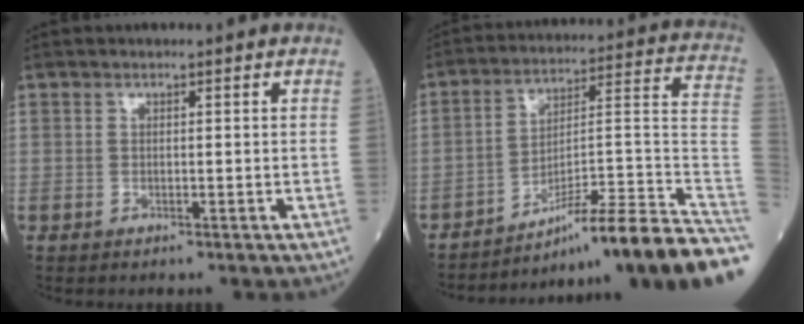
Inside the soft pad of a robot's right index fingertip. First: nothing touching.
{"total": 22.3, "force": [-16.8, -0.8, 14.7], "torque": [-0.125, 0.021, -0.258]}